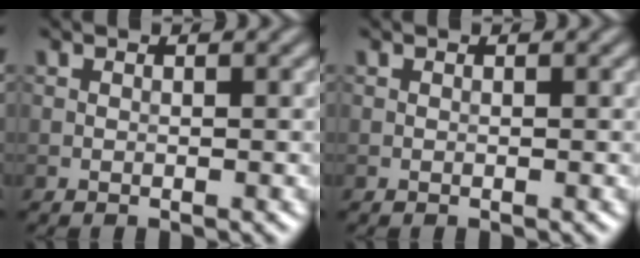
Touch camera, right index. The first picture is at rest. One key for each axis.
{"total": 0.0}